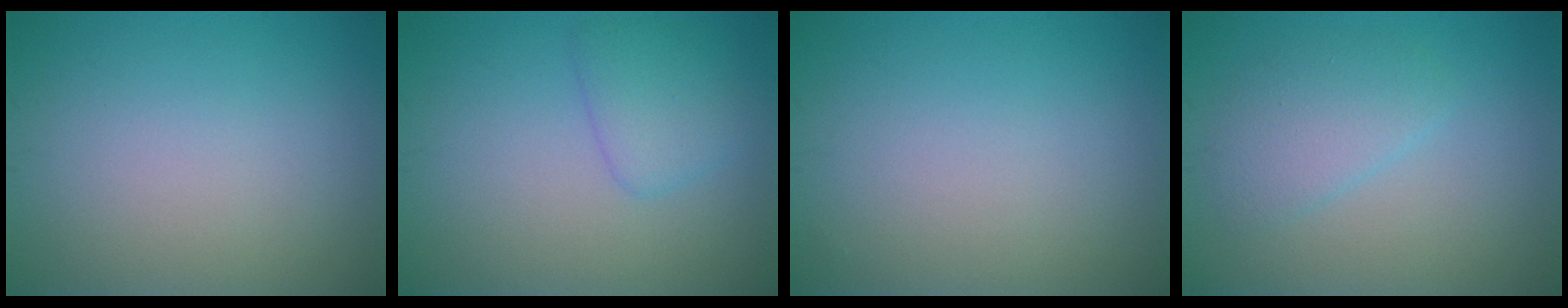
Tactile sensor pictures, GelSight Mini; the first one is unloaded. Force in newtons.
{"total": 2.6, "press": 2.6, "slide": 0.0}
{"total": 0.0}
{"total": 2.8, "press": 2.7, "slide": 0.2}